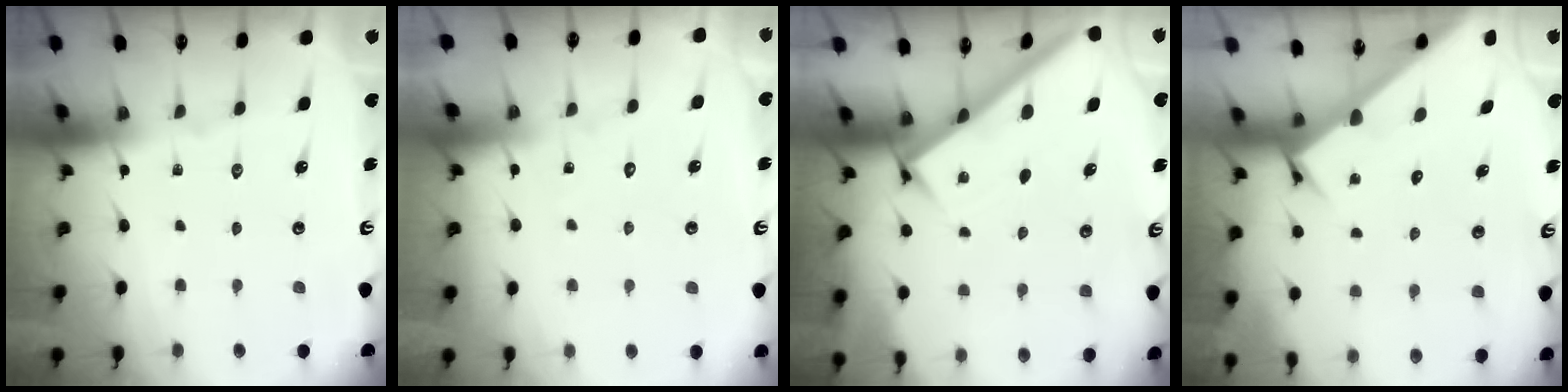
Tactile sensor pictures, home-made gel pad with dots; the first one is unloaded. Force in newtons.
{"total": 5.7, "press": 5.7, "slide": 0.4}
{"total": 2.7, "press": 2.6, "slide": 0.3}
{"total": 3.5, "press": 3.5, "slide": 0.3}